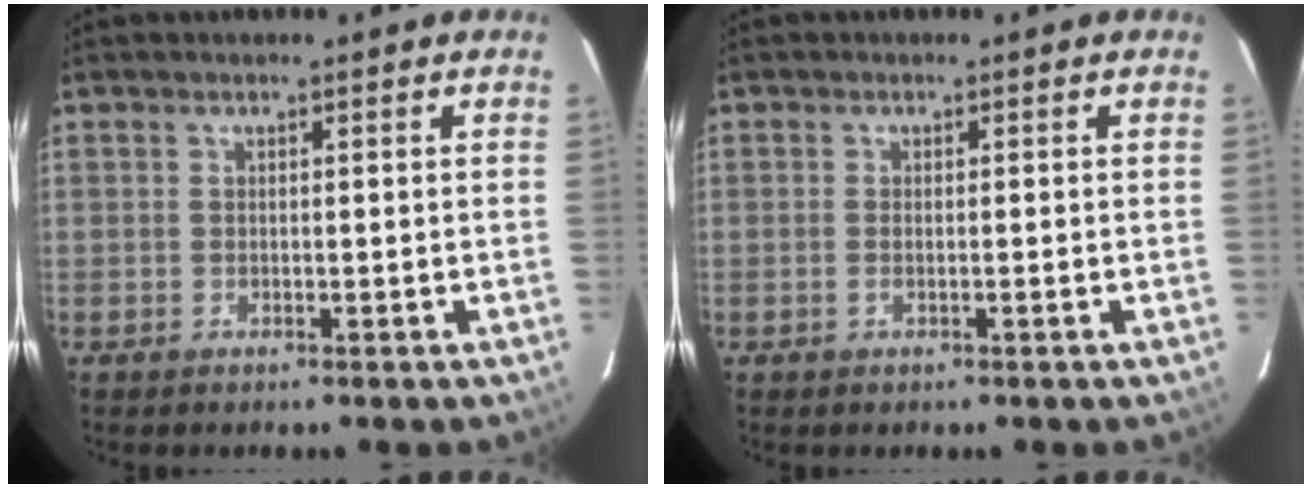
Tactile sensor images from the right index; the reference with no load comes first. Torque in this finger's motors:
{"motor_torque": [-0.10, 0.03, -0.07, 0.00]}